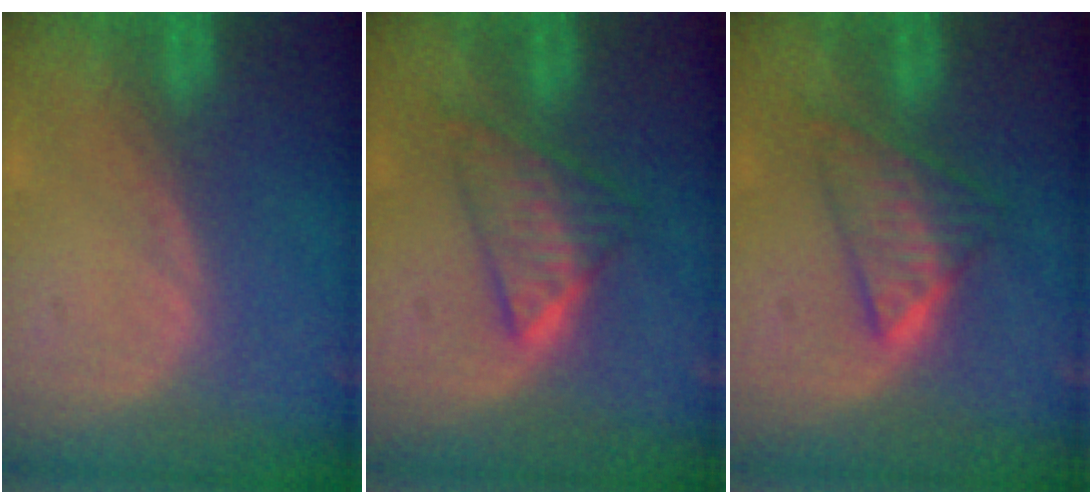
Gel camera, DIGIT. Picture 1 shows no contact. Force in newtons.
{"total": 5.8, "press": 5.8, "slide": 0.7}
{"total": 5.8, "press": 5.8, "slide": 0.7}